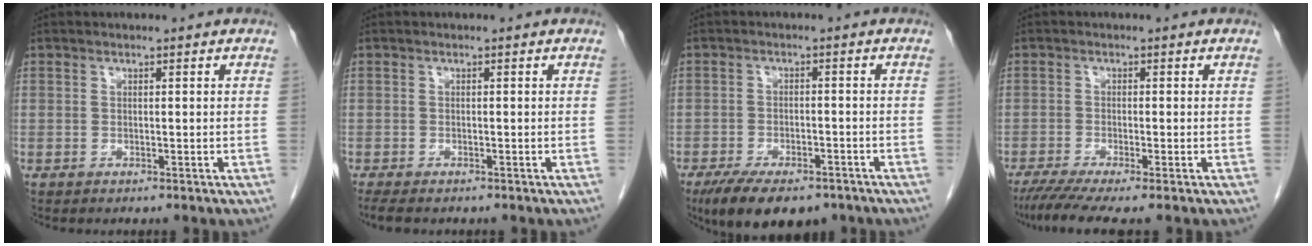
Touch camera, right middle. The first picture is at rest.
{"total": 3.6, "force": [-2.8, 1.1, 1.8], "torque": [-0.030, -0.011, -0.038]}
{"total": 11.4, "force": [-8.3, 4.6, 6.3], "torque": [-0.097, -0.008, -0.125]}
{"total": 6.0, "force": [-4.5, -0.1, 3.9], "torque": [-0.064, -0.015, -0.078]}